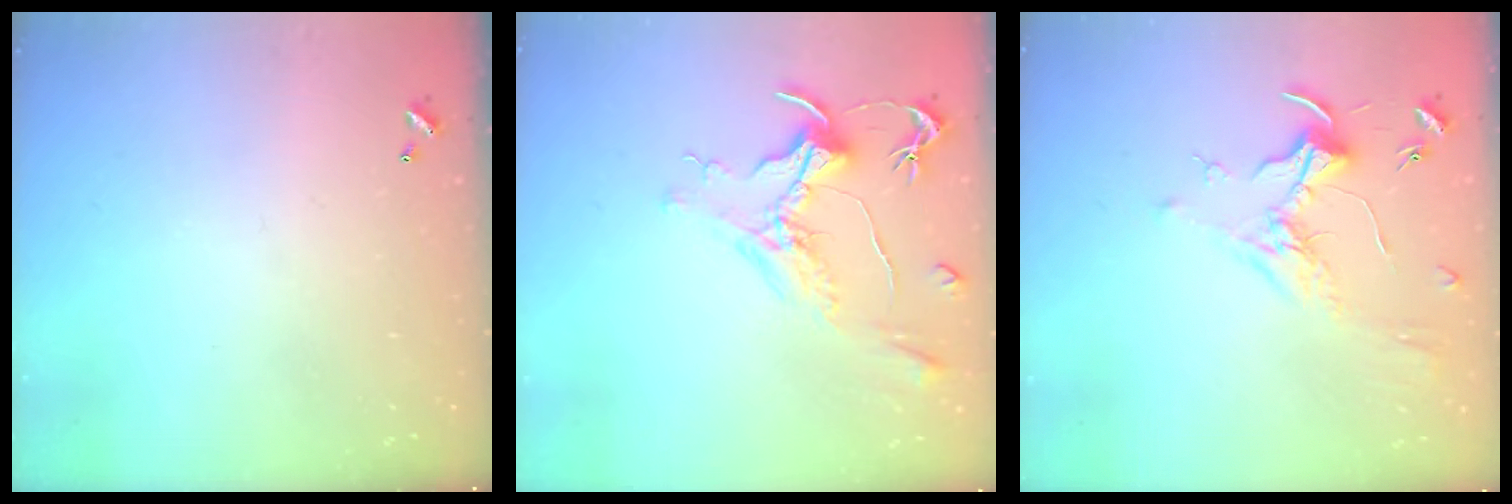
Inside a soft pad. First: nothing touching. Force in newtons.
{"total": 1.6, "press": 1.3, "slide": 0.9}
{"total": 1.8, "press": 1.6, "slide": 0.8}